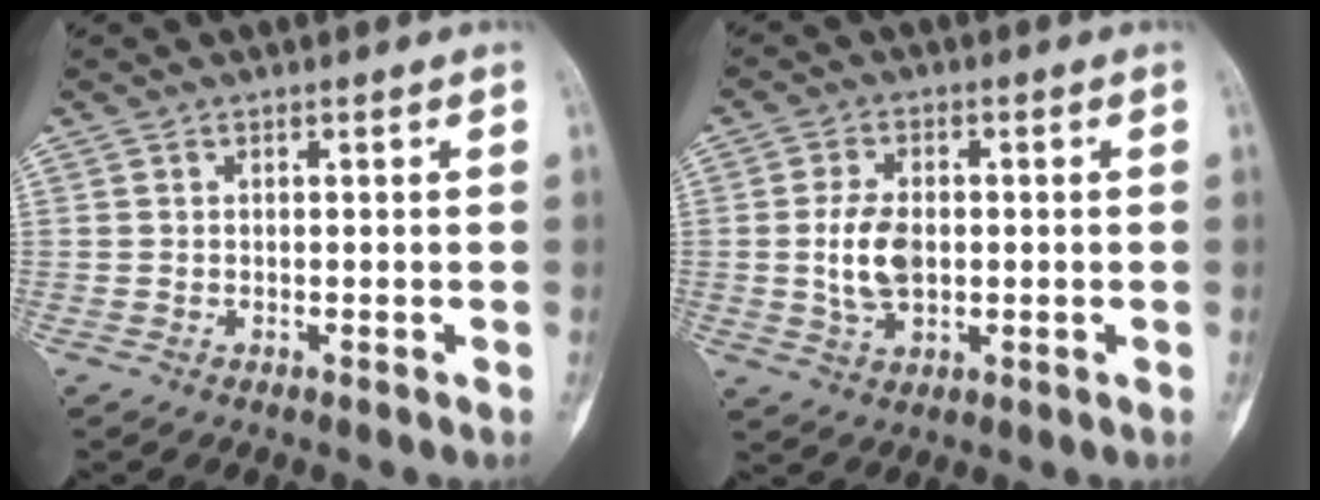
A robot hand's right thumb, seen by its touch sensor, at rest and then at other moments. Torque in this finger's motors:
{"motor_torque": [0.76, 0.81, 0.67, -0.56, 0.22]}